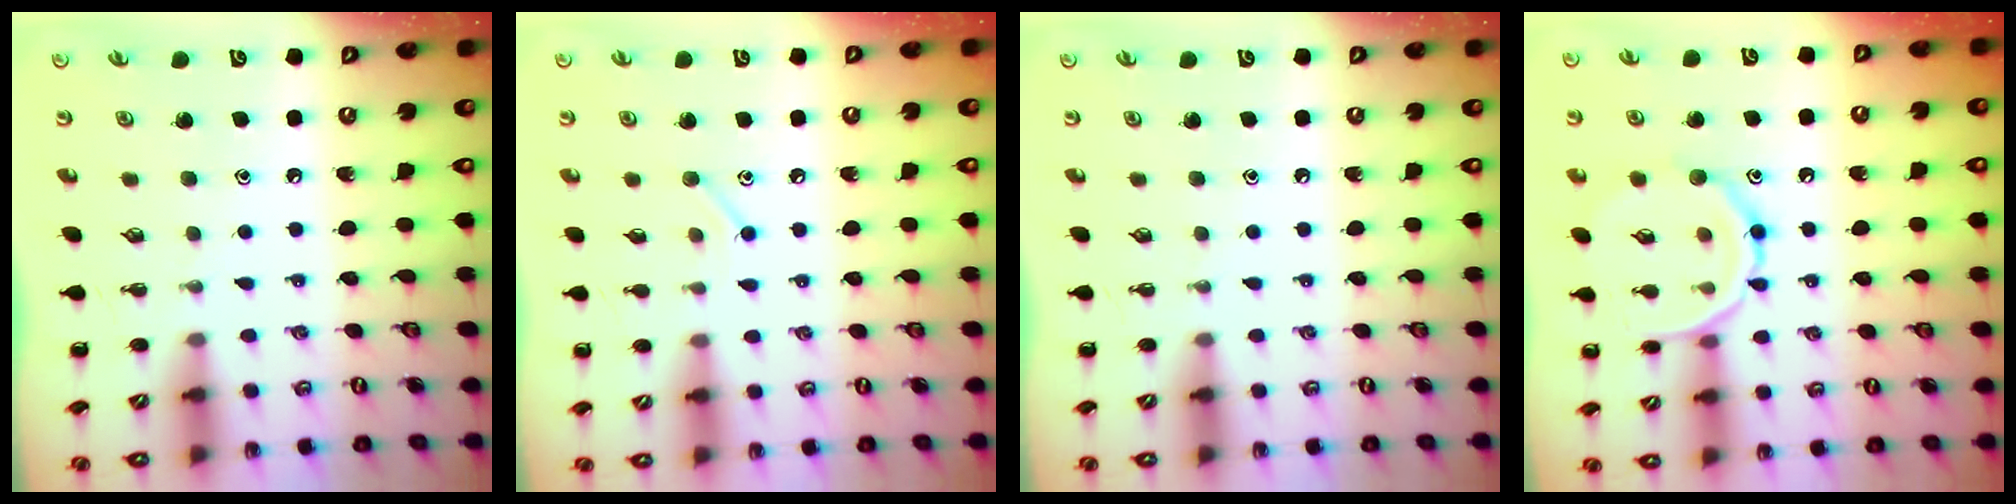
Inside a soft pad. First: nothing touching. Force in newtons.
{"total": 6.3, "press": 6.1, "slide": 1.7}
{"total": 0.0}
{"total": 13.5, "press": 13.5, "slide": 0.4}